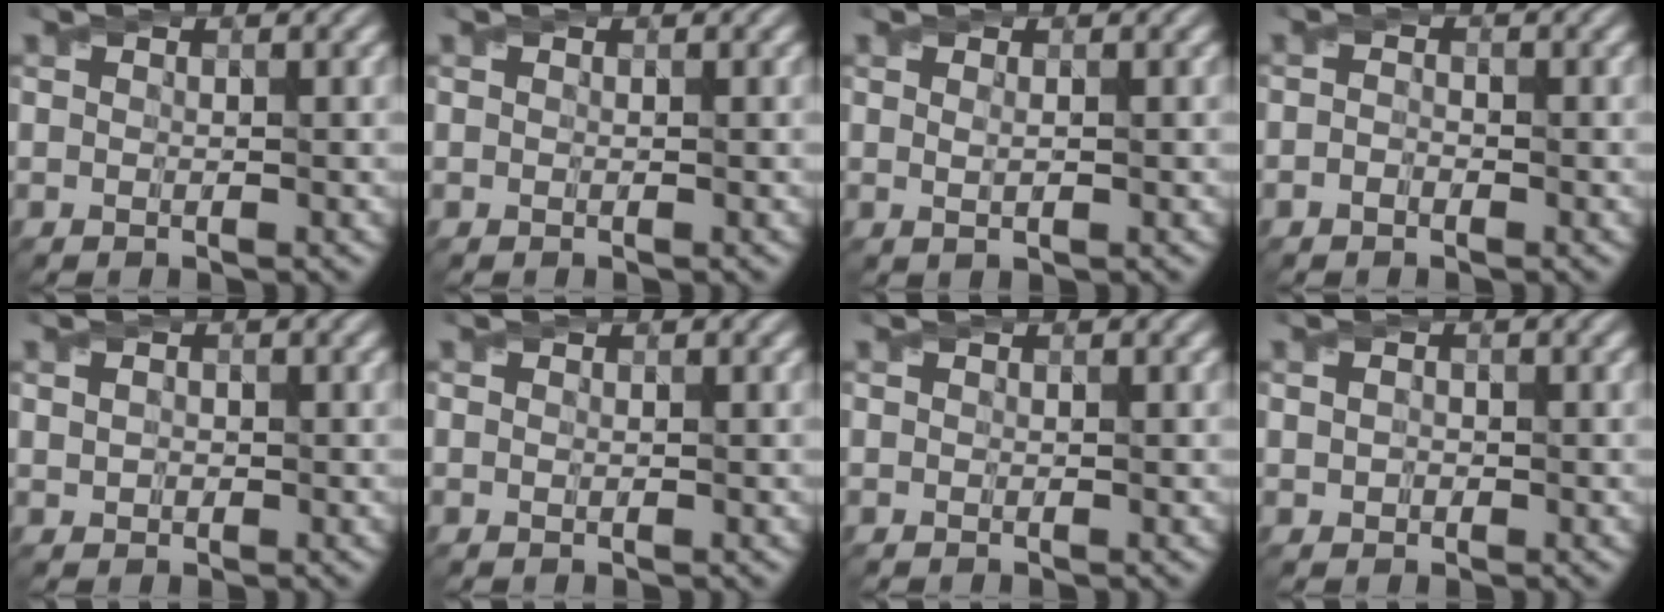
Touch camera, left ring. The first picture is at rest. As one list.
[{"total": 0.0}, {"total": 1.0, "force": [0.2, 0.3, 0.9], "torque": [-0.017, 0.000, 0.003]}, {"total": 0.9, "force": [-0.5, 0.6, 0.5], "torque": [-0.011, 0.000, -0.013]}, {"total": 1.3, "force": [0.3, 1.1, 0.7], "torque": [-0.015, 0.003, 0.006]}, {"total": 0.0}, {"total": 0.0}, {"total": 1.1, "force": [0.0, 0.9, 0.5], "torque": [-0.009, -0.001, 0.003]}]